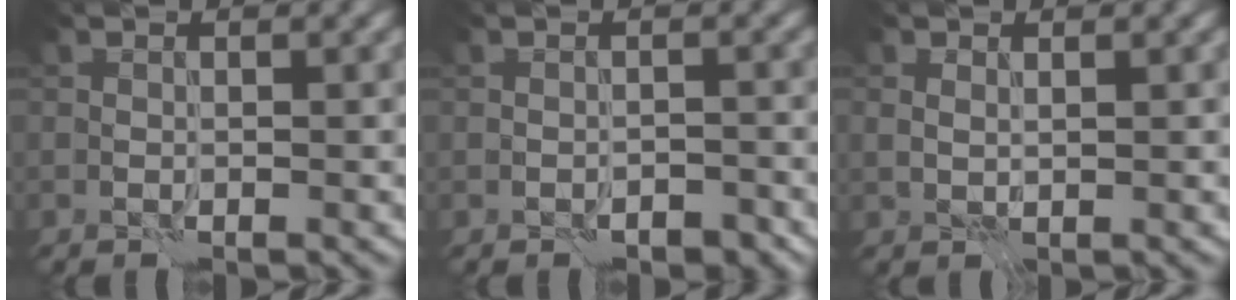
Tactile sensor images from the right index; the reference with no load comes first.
{"total": 2.0, "force": [-1.5, 1.0, 0.8], "torque": [-0.014, 0.008, -0.018]}
{"total": 0.8, "force": [0.7, 0.4, 0.2], "torque": [-0.005, -0.004, 0.014]}